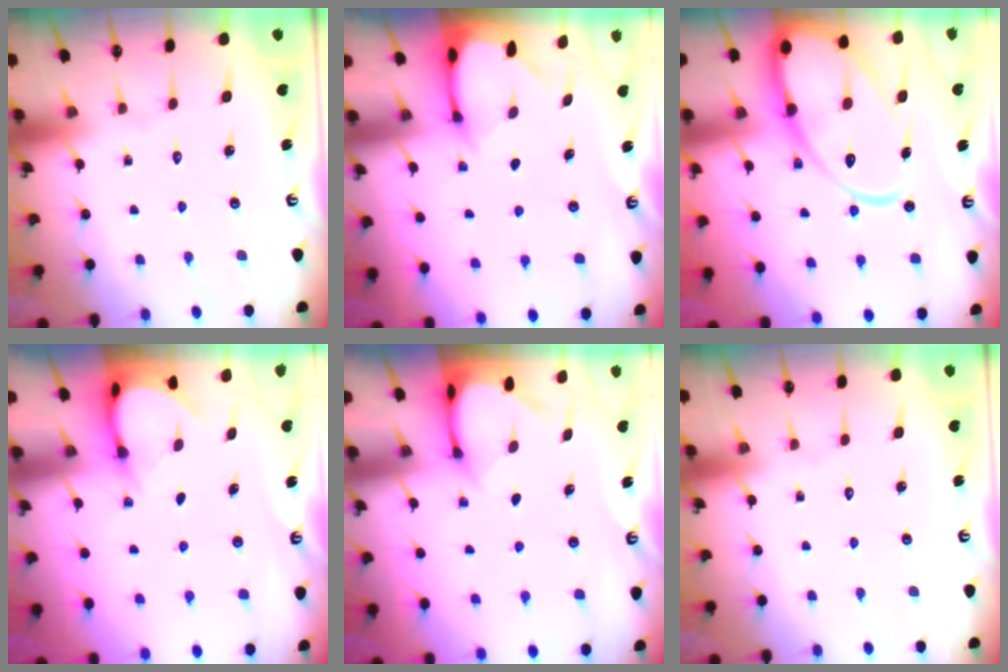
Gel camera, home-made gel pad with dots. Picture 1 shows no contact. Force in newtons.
{"total": 2.4, "press": 2.4, "slide": 0.3}
{"total": 18.3, "press": 18.2, "slide": 1.7}
{"total": 3.9, "press": 3.9, "slide": 0.3}
{"total": 3.0, "press": 3.0, "slide": 0.3}
{"total": 0.0}